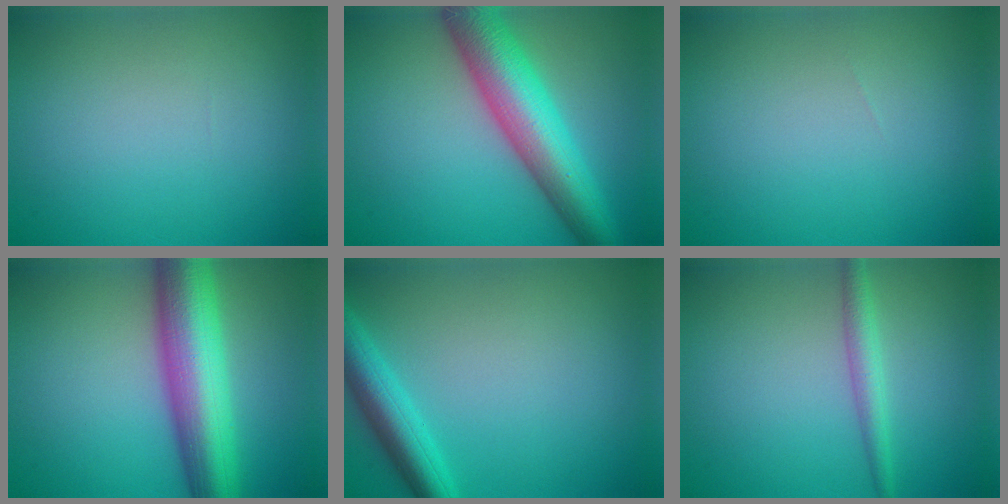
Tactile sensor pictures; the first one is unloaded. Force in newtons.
{"total": 9.5, "press": 9.5, "slide": 0.2}
{"total": 0.0}
{"total": 10.1, "press": 10.1, "slide": 0.1}
{"total": 4.4, "press": 4.4, "slide": 0.3}
{"total": 2.1, "press": 2.1, "slide": 0.1}